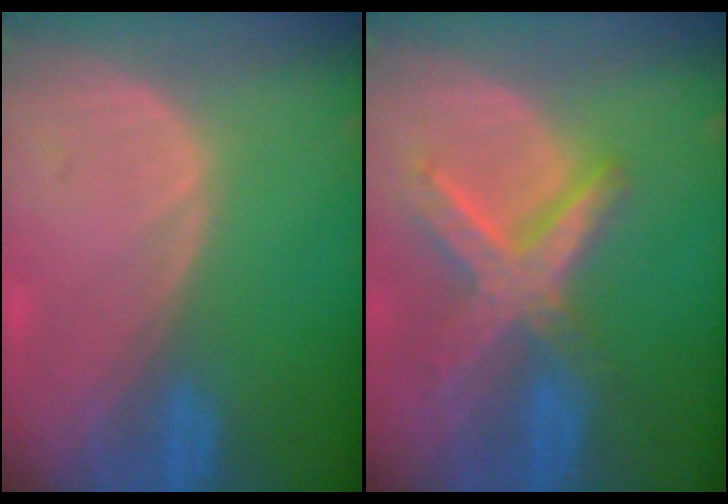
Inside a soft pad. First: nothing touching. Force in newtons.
{"total": 8.5, "press": 7.3, "slide": 4.2}